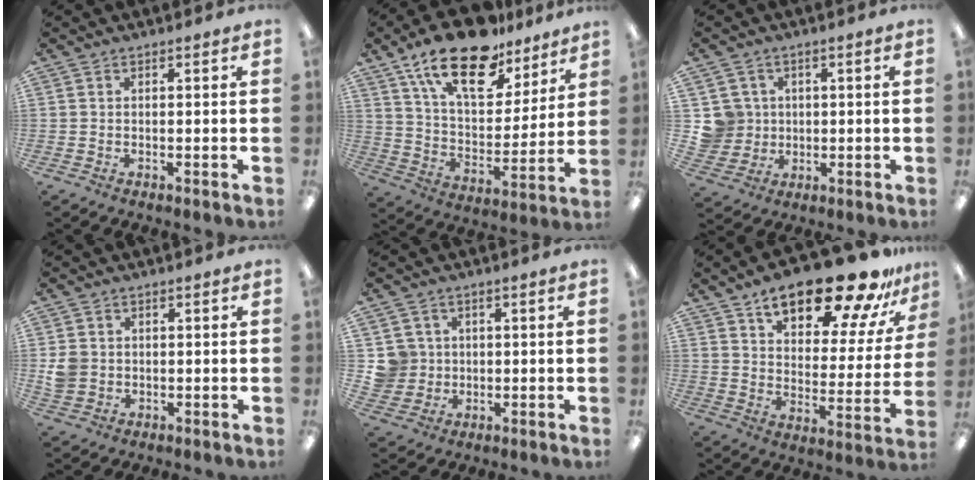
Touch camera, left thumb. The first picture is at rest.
{"total": 20.6, "force": [14.0, 9.2, 11.9], "torque": [-0.203, -0.079, 0.244]}
{"total": 6.5, "force": [1.5, 6.3, 0.0], "torque": [-0.013, 0.005, 0.035]}
{"total": 4.3, "force": [0.1, 4.1, 1.4], "torque": [-0.013, 0.005, 0.003]}
{"total": 6.0, "force": [1.2, 5.8, 0.4], "torque": [-0.022, 0.004, 0.025]}
{"total": 21.9, "force": [15.9, 7.6, 13.0], "torque": [-0.197, -0.098, 0.263]}